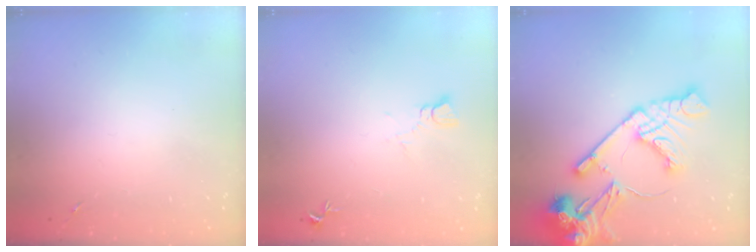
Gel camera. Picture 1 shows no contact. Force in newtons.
{"total": 4.3, "press": 4.3, "slide": 0.4}
{"total": 20.6, "press": 20.5, "slide": 2.7}